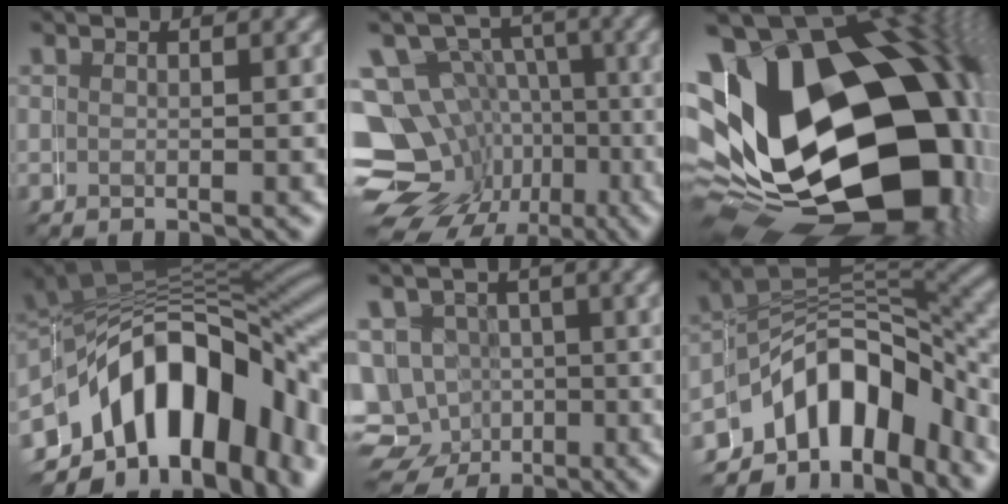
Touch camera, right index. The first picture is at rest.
{"total": 17.4, "force": [-4.9, 15.4, 6.5], "torque": [-0.156, -0.076, -0.075]}
{"total": 33.4, "force": [-3.8, 22.5, 24.3], "torque": [-0.427, -0.079, -0.032]}
{"total": 17.4, "force": [-5.1, 11.5, 12.0], "torque": [-0.184, 0.002, -0.080]}
{"total": 13.4, "force": [-5.1, 12.0, 3.2], "torque": [-0.087, -0.060, -0.083]}
{"total": 12.7, "force": [-5.4, 8.6, 7.6], "torque": [-0.131, -0.013, -0.082]}